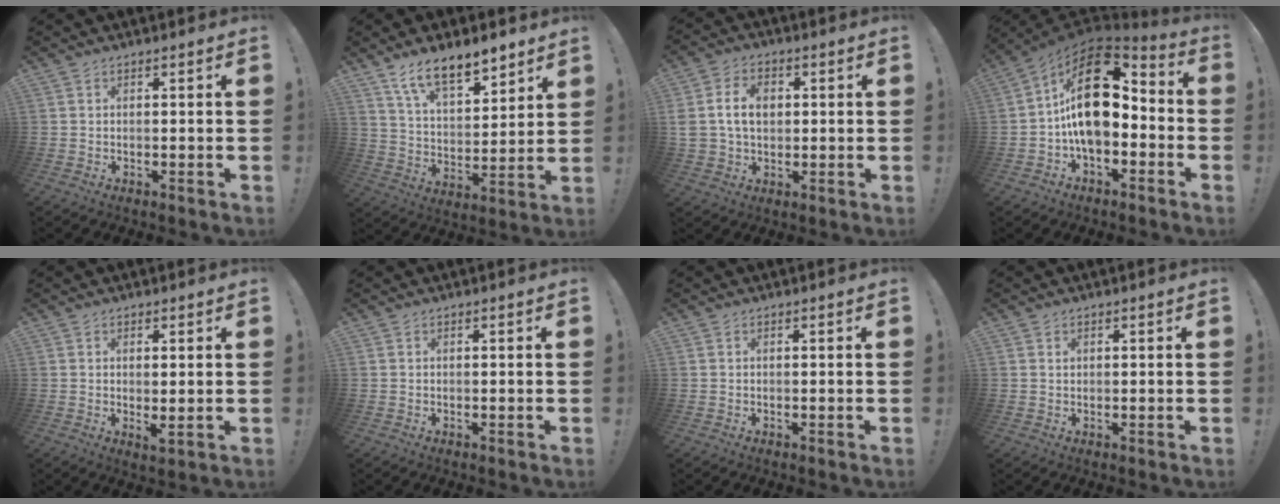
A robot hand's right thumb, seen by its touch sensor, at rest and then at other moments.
{"total": 13.3, "force": [9.9, 5.2, 7.1], "torque": [-0.119, -0.058, 0.181]}
{"total": 10.8, "force": [1.7, 7.8, 7.3], "torque": [-0.135, 0.005, 0.032]}
{"total": 21.4, "force": [2.8, 12.0, 17.5], "torque": [-0.298, -0.002, 0.055]}
{"total": 2.9, "force": [0.5, 0.8, 2.7], "torque": [-0.036, -0.011, 0.011]}
{"total": 0.0}
{"total": 0.0}
{"total": 0.7, "force": [0.4, 0.6, 0.1], "torque": [0.004, -0.003, 0.007]}